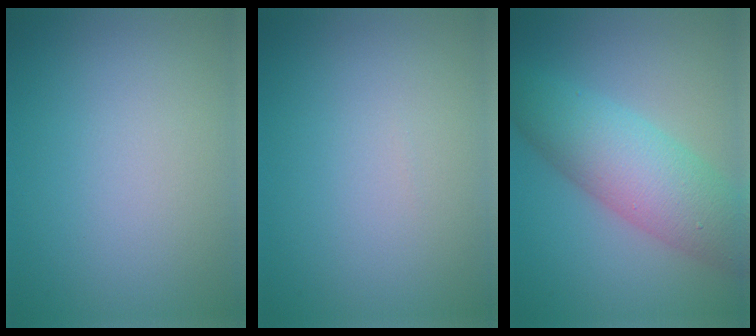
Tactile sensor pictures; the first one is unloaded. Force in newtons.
{"total": 0.0}
{"total": 7.3, "press": 7.3, "slide": 0.1}